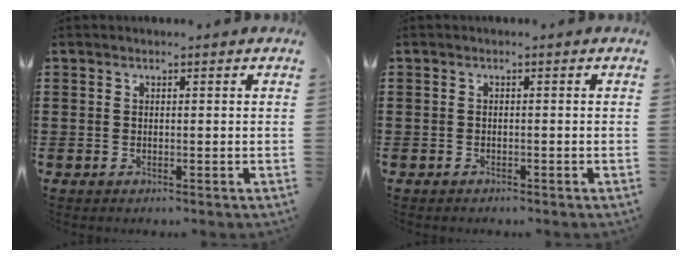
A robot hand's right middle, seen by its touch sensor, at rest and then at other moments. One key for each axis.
{"total": 0.6, "fx": -0.6, "fy": 0.2, "fz": 0.0, "tx": -0.001, "ty": 0.001, "tz": -0.013}